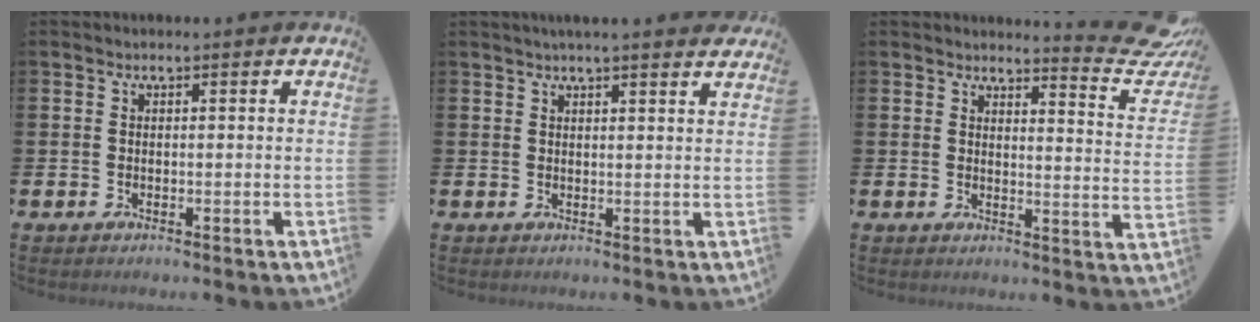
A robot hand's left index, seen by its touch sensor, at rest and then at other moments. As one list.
[{"total": 2.8, "force": [2.7, -0.3, 0.7], "torque": [-0.010, -0.014, 0.048]}, {"total": 4.7, "force": [4.4, 0.7, 1.4], "torque": [-0.006, -0.056, 0.065]}]